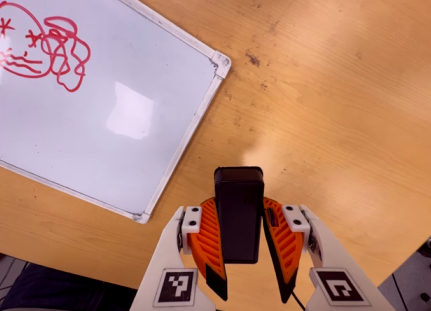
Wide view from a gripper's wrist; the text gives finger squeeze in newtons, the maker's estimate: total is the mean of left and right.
{"total": 9.9, "left": 8.0, "right": 11.8}